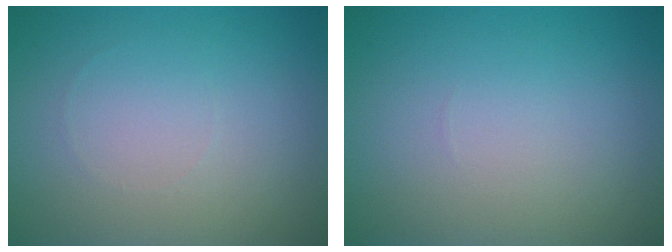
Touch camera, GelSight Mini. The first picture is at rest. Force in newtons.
{"total": 0.0}